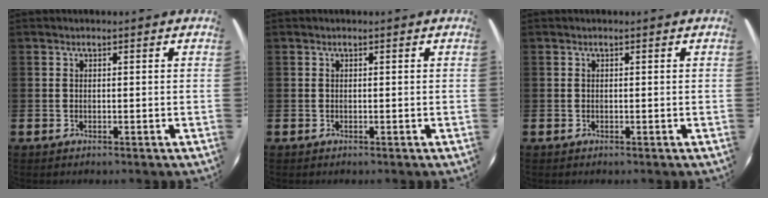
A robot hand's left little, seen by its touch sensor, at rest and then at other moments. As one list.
[{"total": 0.0}, {"total": 0.0}]